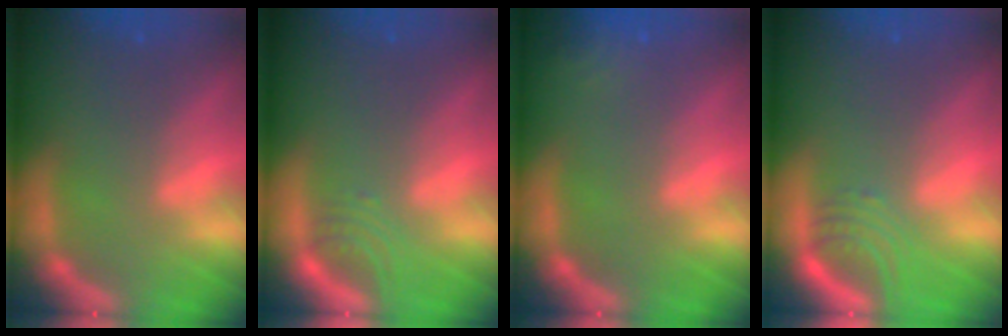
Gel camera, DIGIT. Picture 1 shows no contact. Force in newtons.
{"total": 2.0}
{"total": 1.9}
{"total": 3.0}